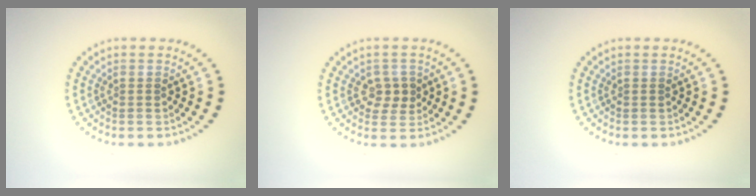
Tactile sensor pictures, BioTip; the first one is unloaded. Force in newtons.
{"total": 2.2, "press": 2.1, "slide": 0.6}
{"total": 0.0}